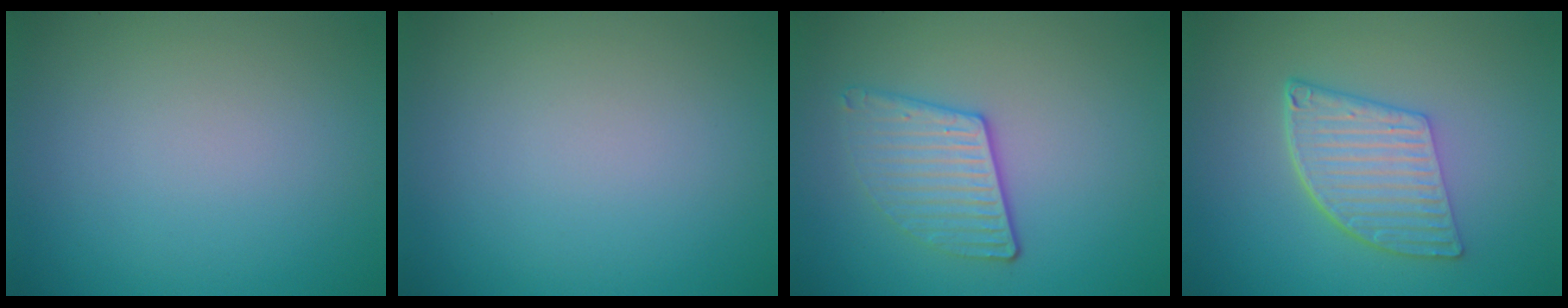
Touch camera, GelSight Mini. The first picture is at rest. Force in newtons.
{"total": 0.0}
{"total": 3.3, "press": 2.9, "slide": 1.6}
{"total": 5.7, "press": 4.1, "slide": 4.0}